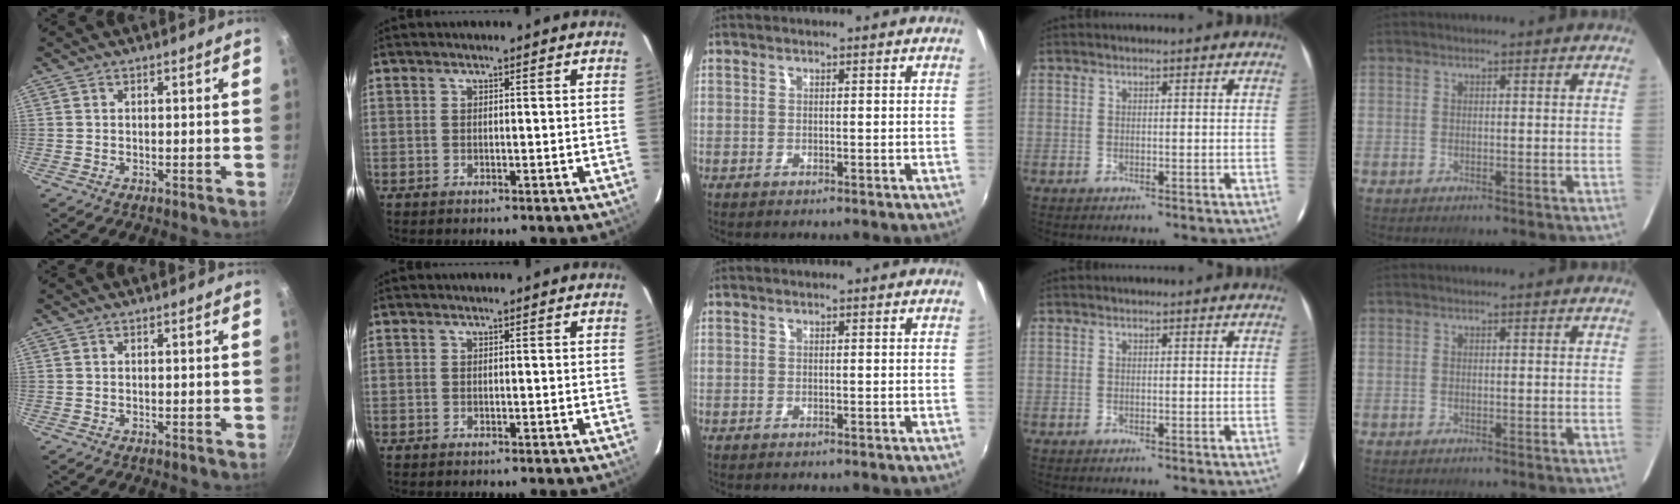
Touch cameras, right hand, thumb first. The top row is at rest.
{}